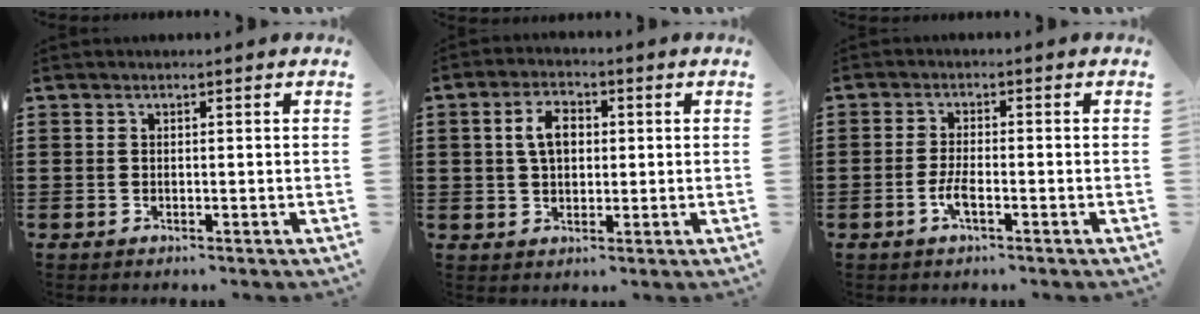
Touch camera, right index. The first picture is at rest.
{"total": 5.3, "force": [0.8, 3.0, 4.2], "torque": [-0.090, 0.014, 0.010]}
{"total": 3.0, "force": [-1.3, 0.6, 2.6], "torque": [-0.060, -0.004, -0.027]}